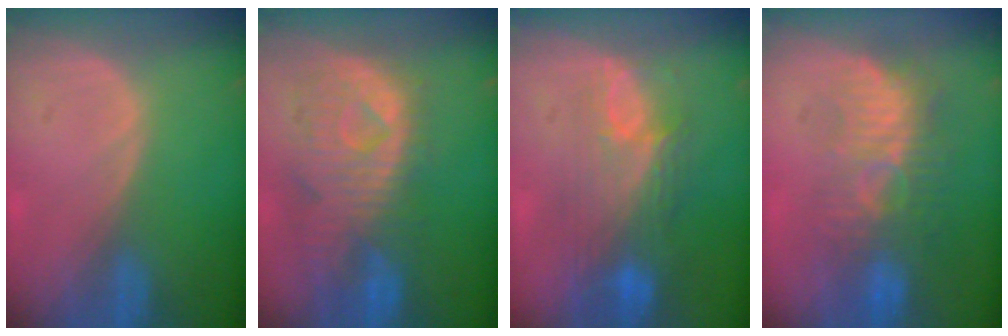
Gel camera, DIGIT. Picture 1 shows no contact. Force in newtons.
{"total": 11.0, "press": 9.7, "slide": 5.2}
{"total": 9.7, "press": 8.4, "slide": 5.0}
{"total": 9.1, "press": 8.5, "slide": 3.3}